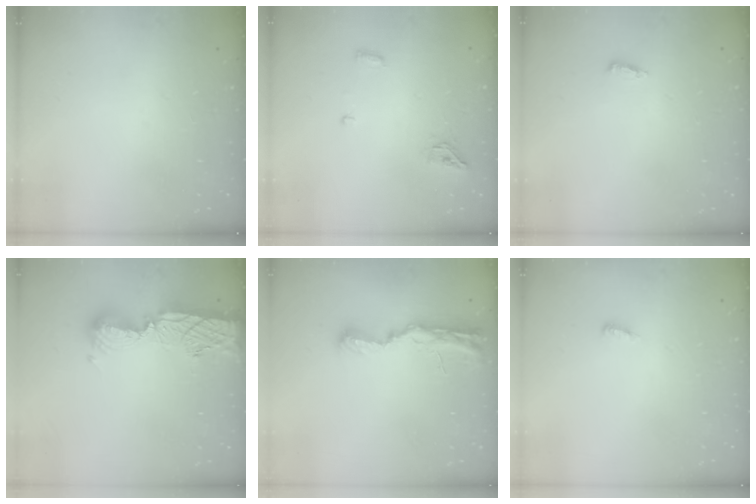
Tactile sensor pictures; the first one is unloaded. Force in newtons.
{"total": 4.9, "press": 4.8, "slide": 1.0}
{"total": 2.7, "press": 2.5, "slide": 1.0}
{"total": 13.4, "press": 13.3, "slide": 1.0}
{"total": 8.8, "press": 8.7, "slide": 0.9}
{"total": 3.8, "press": 3.8, "slide": 0.4}